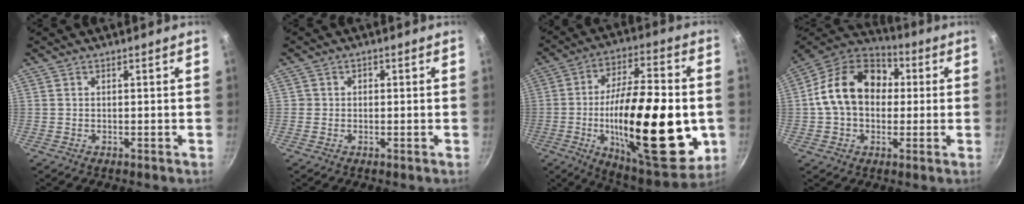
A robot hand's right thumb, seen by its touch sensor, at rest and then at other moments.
{"total": 1.3, "force": [-0.1, 1.3, 0.3], "torque": [0.006, 0.003, -0.004]}
{"total": 32.3, "force": [-5.1, 12.3, 29.4], "torque": [-0.446, 0.002, -0.073]}
{"total": 17.8, "force": [1.8, 13.3, 11.7], "torque": [-0.170, 0.036, 0.015]}